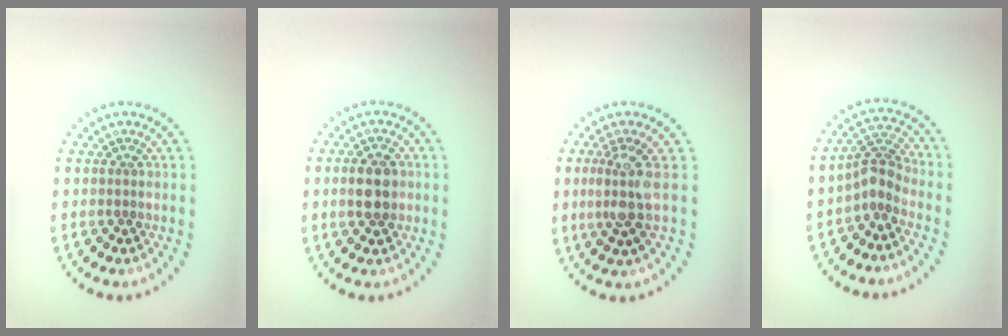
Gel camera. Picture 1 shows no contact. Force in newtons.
{"total": 3.6, "press": 3.6, "slide": 0.2}
{"total": 3.0, "press": 2.3, "slide": 2.0}
{"total": 2.7, "press": 2.1, "slide": 1.8}